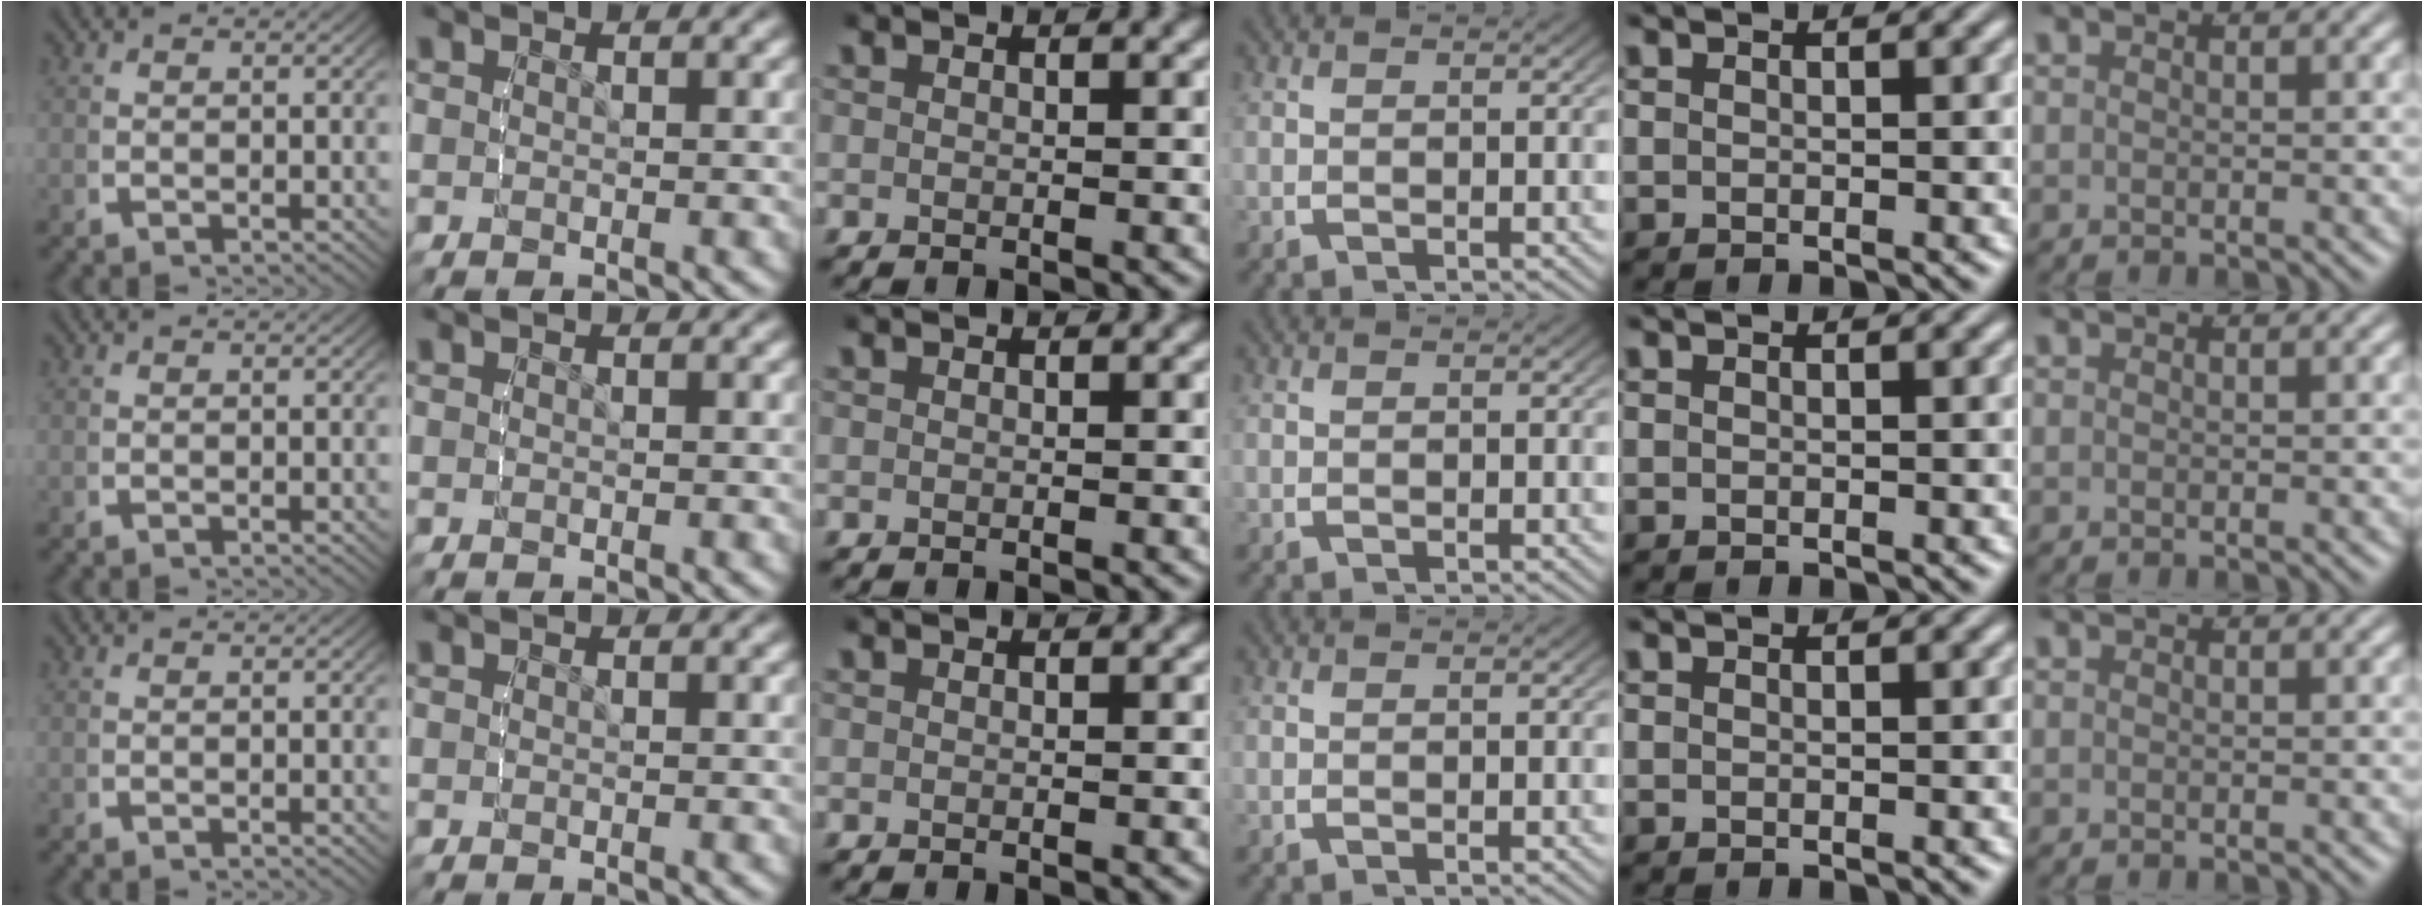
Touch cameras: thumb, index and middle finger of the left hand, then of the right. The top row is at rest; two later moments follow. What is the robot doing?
{"motion": "lift_and_place", "object": "bottle"}